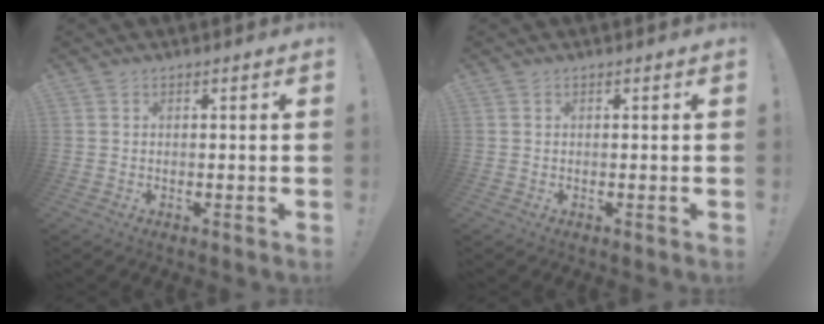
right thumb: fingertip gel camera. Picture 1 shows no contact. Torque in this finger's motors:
{"motor_torque": [0.00, 0.00, -0.01, 0.01, 0.05]}